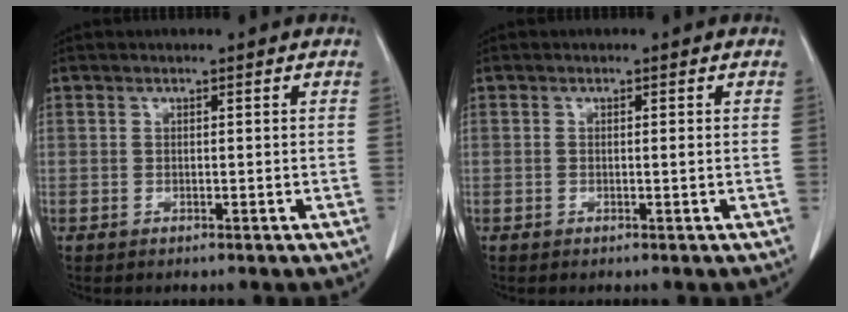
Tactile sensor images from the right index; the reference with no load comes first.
{"total": 0.5, "force": [0.0, 0.0, 0.5], "torque": [-0.010, -0.001, -0.002]}